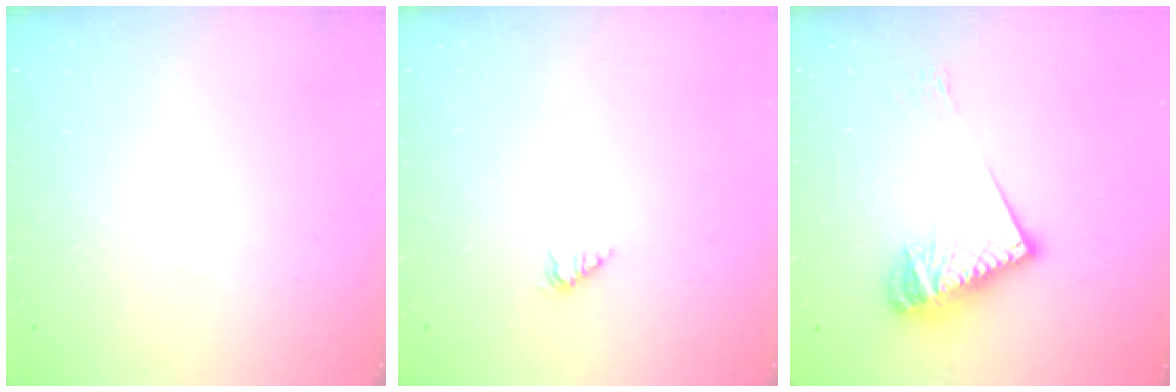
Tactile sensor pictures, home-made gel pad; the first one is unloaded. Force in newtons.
{"total": 1.5, "press": 1.4, "slide": 0.3}
{"total": 12.6, "press": 12.5, "slide": 1.5}